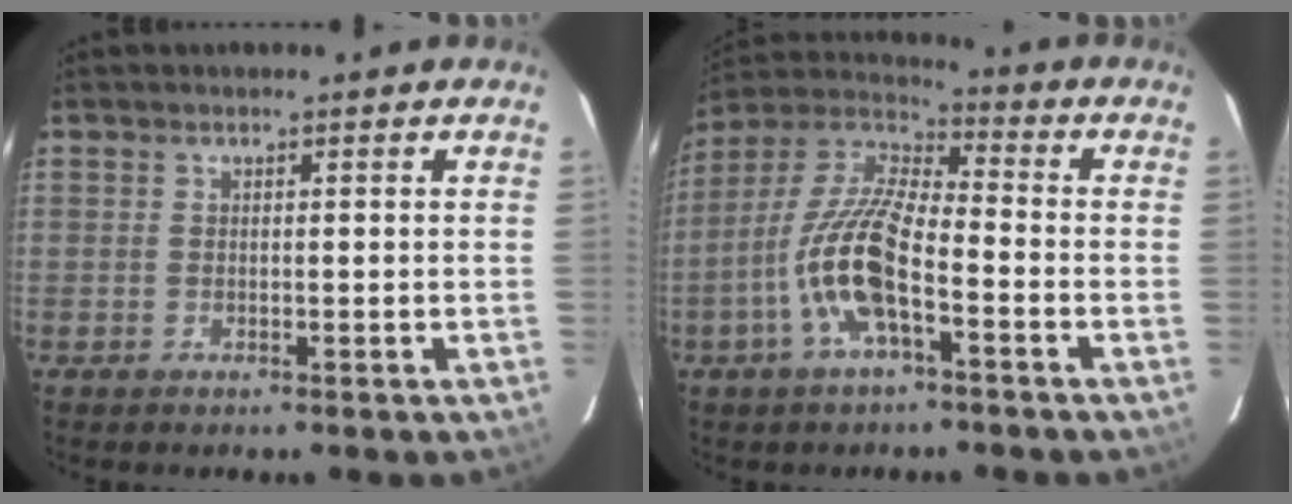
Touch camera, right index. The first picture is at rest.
{"total": 13.2, "force": [-5.2, 3.7, 11.6], "torque": [-0.242, 0.001, -0.105]}